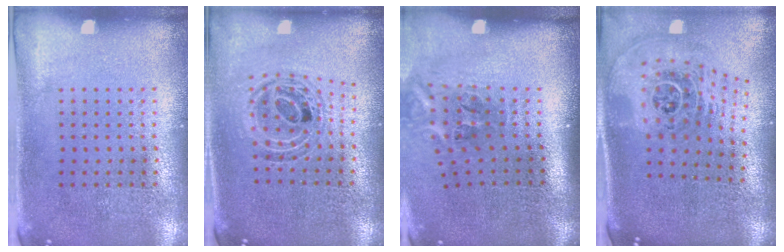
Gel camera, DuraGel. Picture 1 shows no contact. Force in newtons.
{"total": 0.9, "press": 0.9, "slide": 0.2}
{"total": 2.4, "press": 1.6, "slide": 1.8}
{"total": 2.6, "press": 1.8, "slide": 1.9}